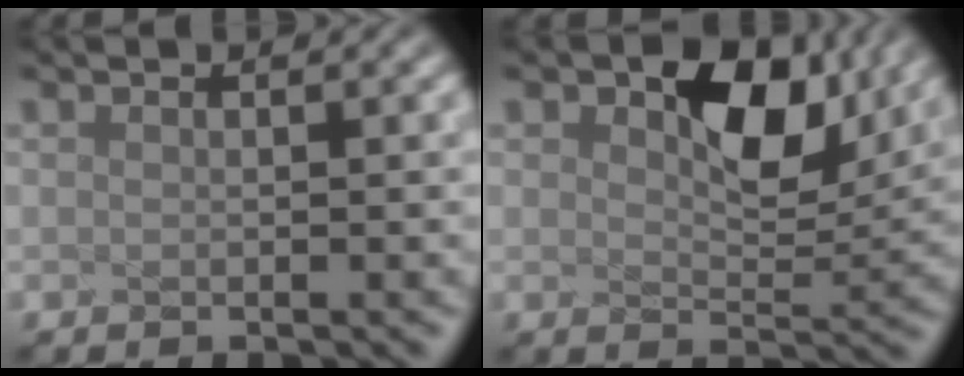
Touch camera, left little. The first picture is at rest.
{"total": 4.9, "force": [1.9, 2.5, 3.8], "torque": [-0.079, -0.006, 0.052]}